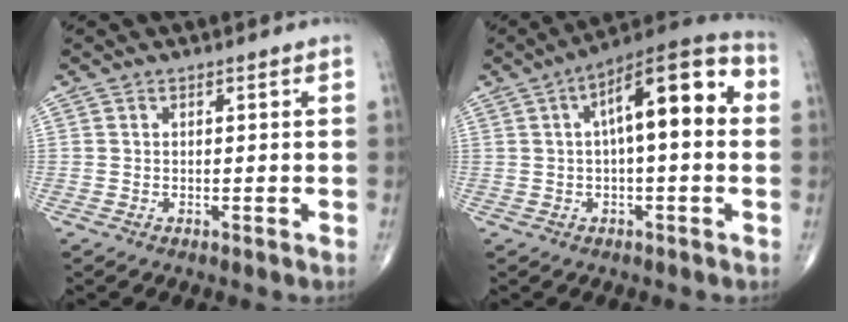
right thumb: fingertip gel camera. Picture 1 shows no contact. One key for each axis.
{"total": 15.5, "fx": 2.5, "fy": 5.4, "fz": 14.3, "tx": -0.200, "ty": 0.042, "tz": 0.029}